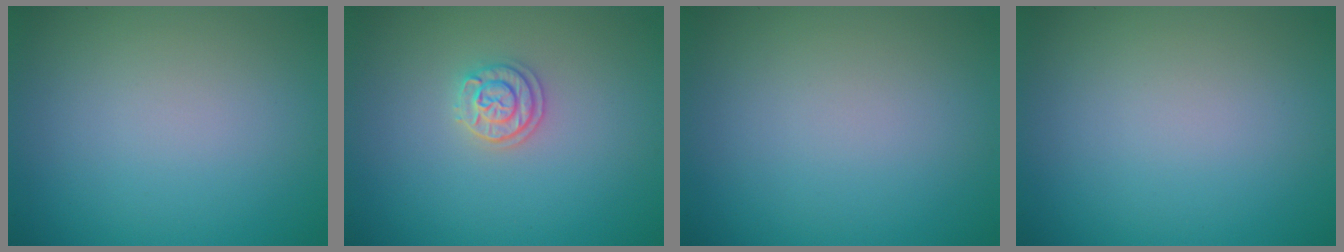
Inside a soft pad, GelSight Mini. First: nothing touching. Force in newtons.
{"total": 2.1, "press": 2.0, "slide": 0.6}
{"total": 0.0}
{"total": 0.0}